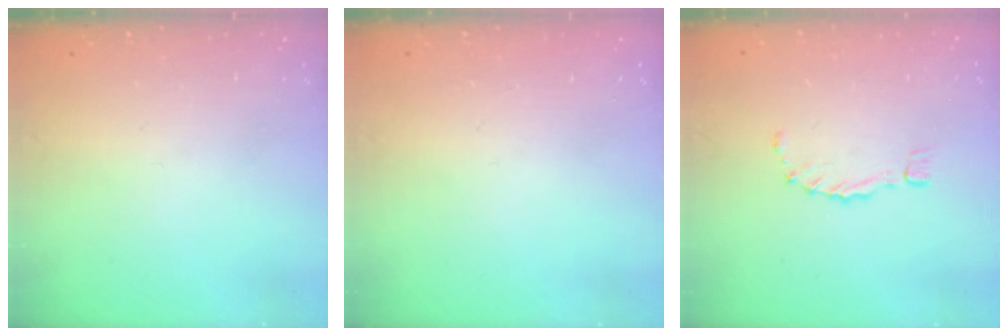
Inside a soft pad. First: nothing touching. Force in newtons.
{"total": 0.0}
{"total": 0.9, "press": 0.9, "slide": 0.4}